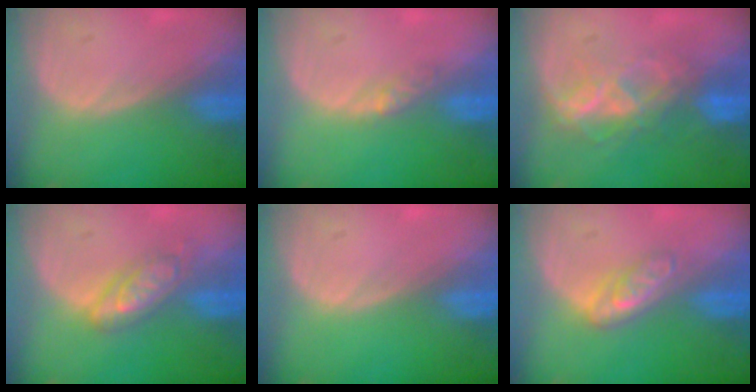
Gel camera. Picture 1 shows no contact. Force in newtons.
{"total": 2.2, "press": 1.7, "slide": 1.3}
{"total": 6.3, "press": 6.2, "slide": 0.6}
{"total": 5.1, "press": 5.1, "slide": 0.2}
{"total": 0.0}
{"total": 4.8, "press": 4.2, "slide": 2.3}